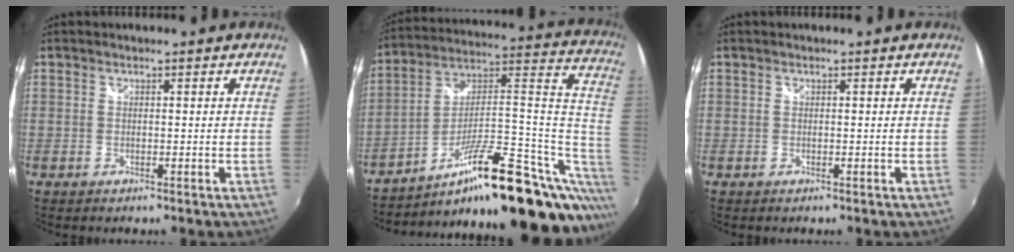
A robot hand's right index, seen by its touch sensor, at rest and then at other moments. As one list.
[{"total": 27.3, "force": [-12.1, 8.4, 23.0], "torque": [-0.292, 0.036, -0.180]}, {"total": 0.0}]